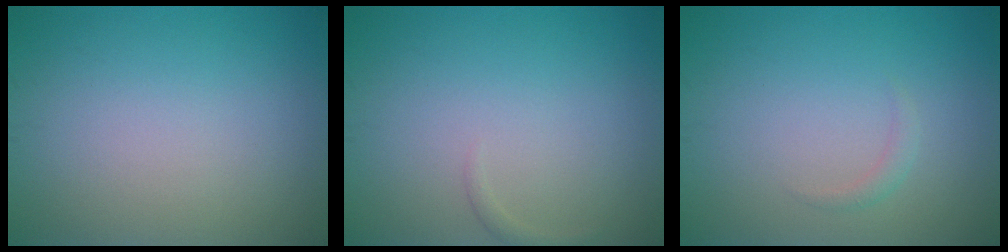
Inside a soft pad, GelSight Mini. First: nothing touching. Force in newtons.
{"total": 0.6, "press": 0.6, "slide": 0.1}
{"total": 0.9, "press": 0.9, "slide": 0.1}